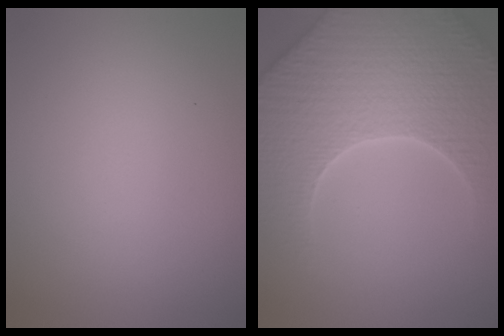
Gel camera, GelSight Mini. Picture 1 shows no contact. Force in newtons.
{"total": 7.7, "press": 7.4, "slide": 2.2}